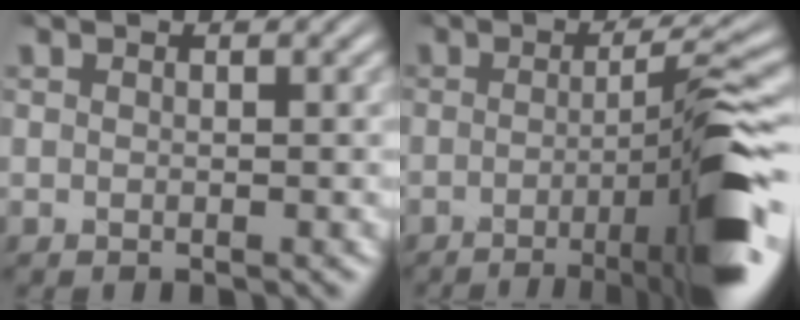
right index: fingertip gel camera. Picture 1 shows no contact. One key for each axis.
{"total": 10.5, "fx": -3.7, "fy": 1.4, "fz": 9.8, "tx": -0.135, "ty": -0.004, "tz": -0.052}